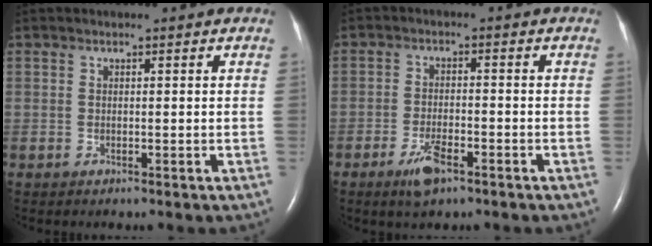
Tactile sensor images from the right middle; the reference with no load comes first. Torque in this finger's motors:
{"motor_torque": [0.07, -0.14, 0.05, 0.06]}